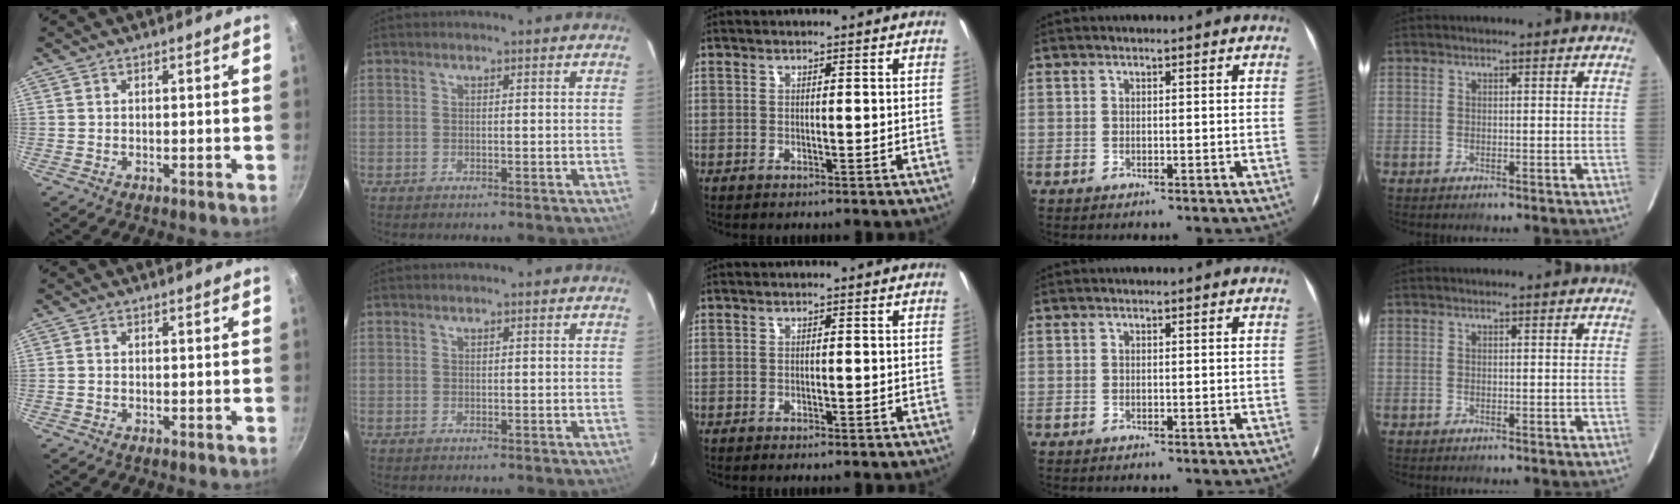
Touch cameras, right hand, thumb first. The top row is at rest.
{"thumb": {"total": 0.7, "force": [-0.2, 0.6, 0.3], "torque": [-0.006, 0.003, -0.004]}, "middle": {"total": 0.8, "force": [-0.7, 0.3, 0.4], "torque": [-0.010, -0.004, -0.013]}}